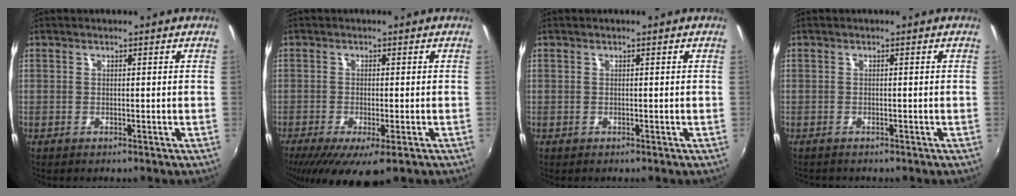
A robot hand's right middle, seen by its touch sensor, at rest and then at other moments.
{"total": 9.6, "force": [-5.7, 2.5, 7.3], "torque": [-0.148, -0.038, -0.088]}
{"total": 0.0}
{"total": 1.1, "force": [-1.0, 0.4, 0.2], "torque": [-0.009, 0.000, -0.014]}